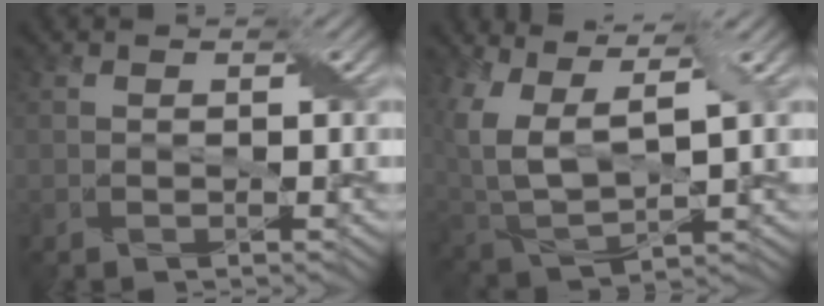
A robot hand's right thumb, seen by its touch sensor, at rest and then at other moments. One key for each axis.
{"total": 11.3, "fx": 3.6, "fy": 5.8, "fz": 8.9, "tx": -0.221, "ty": -0.014, "tz": 0.079}